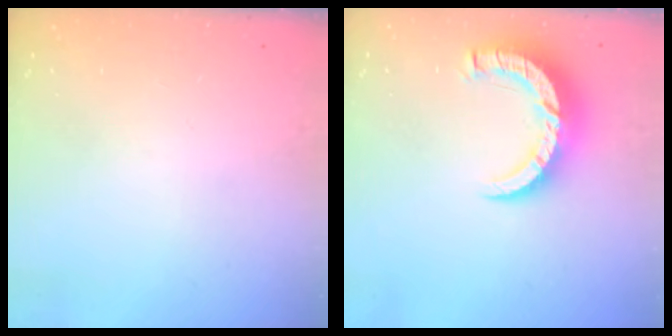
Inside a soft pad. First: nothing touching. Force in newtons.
{"total": 8.9, "press": 8.9, "slide": 0.9}